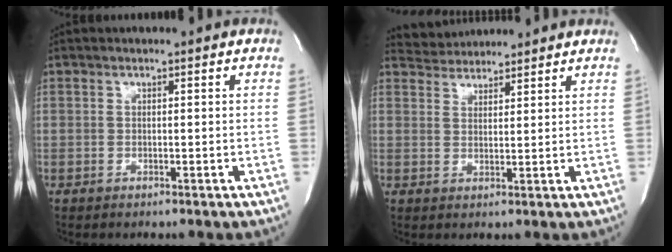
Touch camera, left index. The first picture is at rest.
{"total": 5.1, "force": [5.0, 1.0, 0.0], "torque": [-0.005, 0.027, 0.081]}